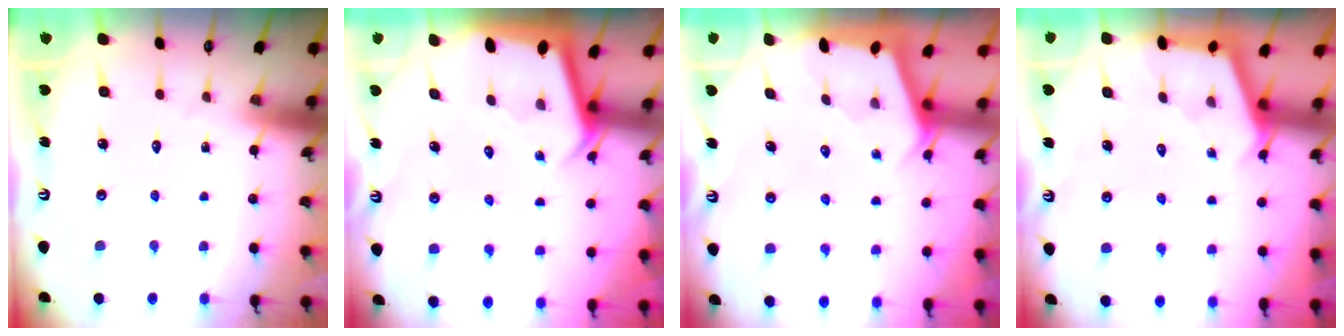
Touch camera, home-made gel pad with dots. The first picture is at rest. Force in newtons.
{"total": 2.8, "press": 2.8, "slide": 0.1}
{"total": 2.0, "press": 2.0, "slide": 0.3}
{"total": 2.5, "press": 2.5, "slide": 0.1}